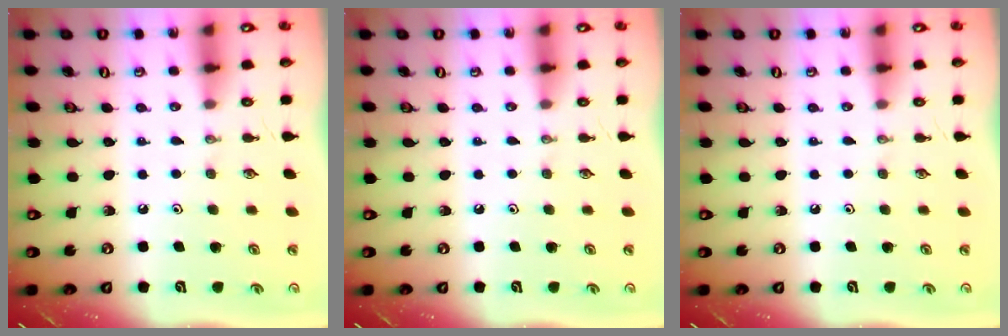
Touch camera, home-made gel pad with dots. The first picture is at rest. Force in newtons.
{"total": 0.0}
{"total": 0.0}